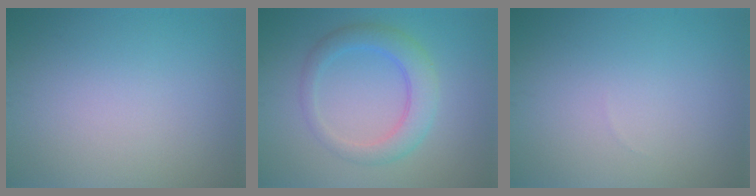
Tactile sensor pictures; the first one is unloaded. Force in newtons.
{"total": 4.1, "press": 4.1, "slide": 0.2}
{"total": 0.0}